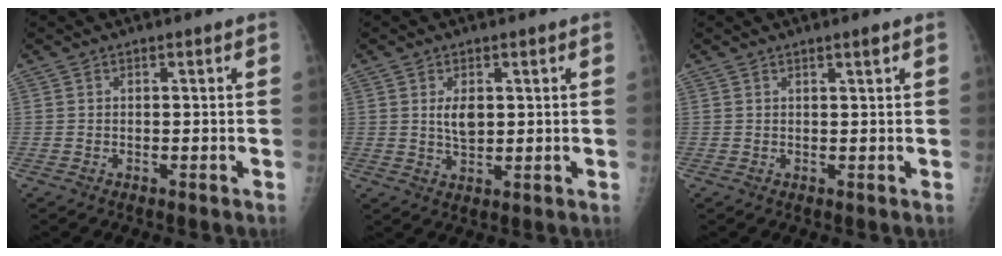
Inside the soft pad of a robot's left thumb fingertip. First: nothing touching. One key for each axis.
{"total": 4.1, "fx": 1.0, "fy": 2.2, "fz": 3.2, "tx": -0.050, "ty": -0.011, "tz": 0.023}
{"total": 1.1, "fx": 0.8, "fy": 0.0, "fz": 0.8, "tx": -0.012, "ty": -0.006, "tz": 0.013}